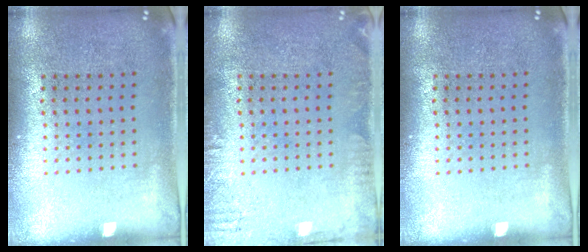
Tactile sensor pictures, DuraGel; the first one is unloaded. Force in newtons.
{"total": 1.7, "press": 1.7, "slide": 0.2}
{"total": 0.0}